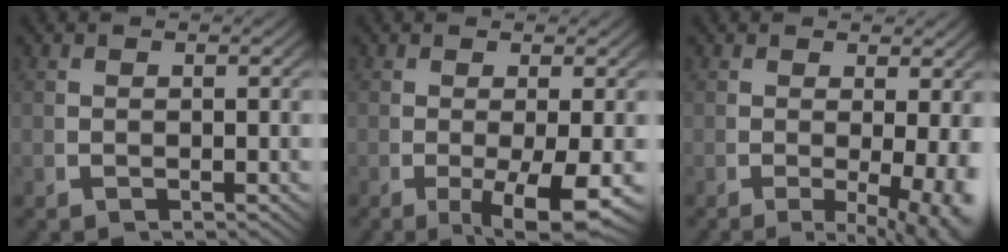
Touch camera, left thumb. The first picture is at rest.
{"total": 5.3, "force": [-1.4, 1.9, 4.8], "torque": [-0.087, -0.024, -0.013]}
{"total": 5.3, "force": [-1.4, 2.1, 4.7], "torque": [-0.066, -0.027, -0.015]}